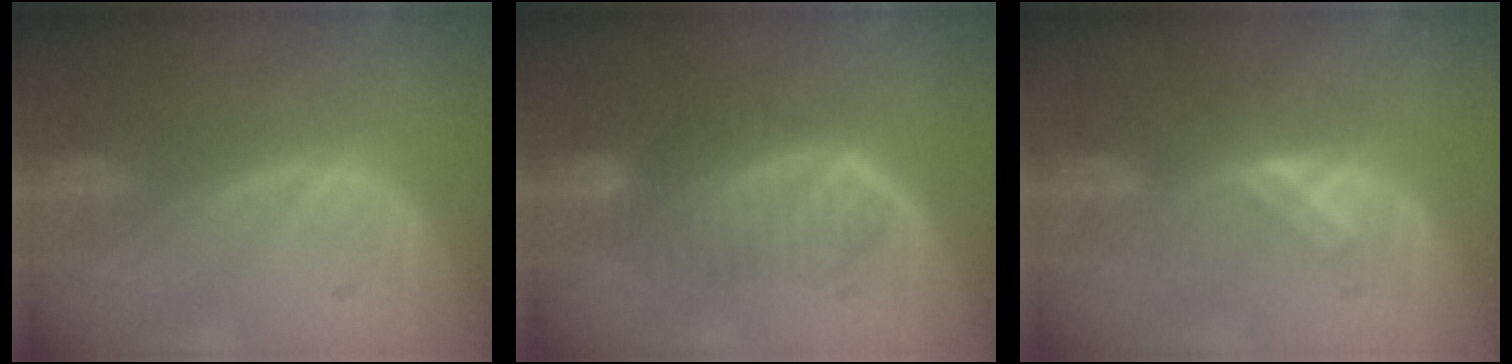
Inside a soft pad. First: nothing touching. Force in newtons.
{"total": 6.7, "press": 6.5, "slide": 1.8}
{"total": 5.2, "press": 5.0, "slide": 1.7}